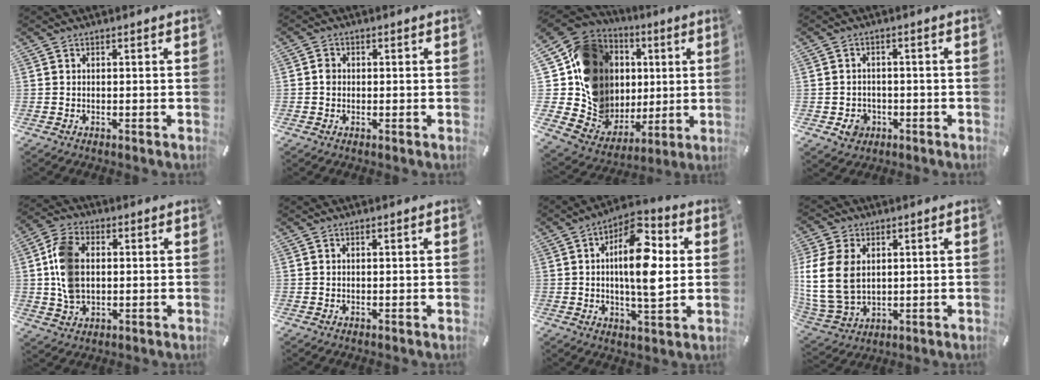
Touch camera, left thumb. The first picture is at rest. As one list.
[{"total": 1.5, "force": [-0.2, 1.4, 0.7], "torque": [-0.013, 0.007, -0.006]}, {"total": 18.9, "force": [3.7, 16.5, 8.5], "torque": [-0.150, -0.044, 0.095]}, {"total": 4.6, "force": [-1.7, 4.0, 1.5], "torque": [-0.014, 0.002, -0.032]}, {"total": 10.7, "force": [0.7, 7.6, 7.5], "torque": [-0.157, 0.009, 0.015]}, {"total": 0.0}, {"total": 14.3, "force": [2.2, 6.0, 12.8], "torque": [-0.210, -0.012, 0.031]}, {"total": 14.6, "force": [2.2, 11.1, 9.2], "torque": [-0.225, -0.001, 0.040]}]